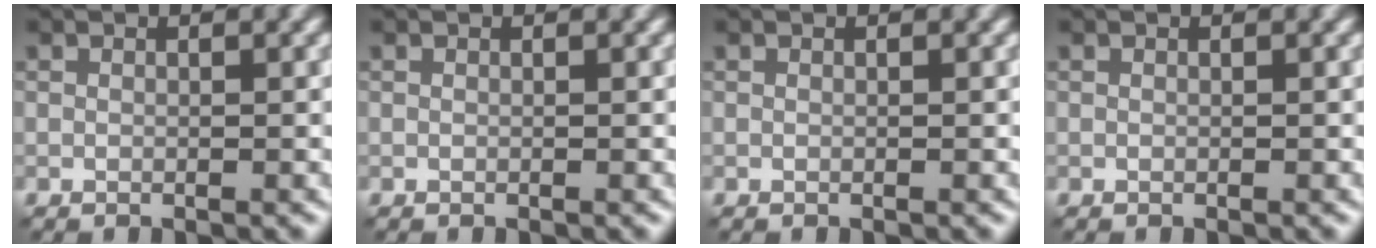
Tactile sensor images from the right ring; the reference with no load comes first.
{"total": 0.0}
{"total": 0.0}
{"total": 0.0}